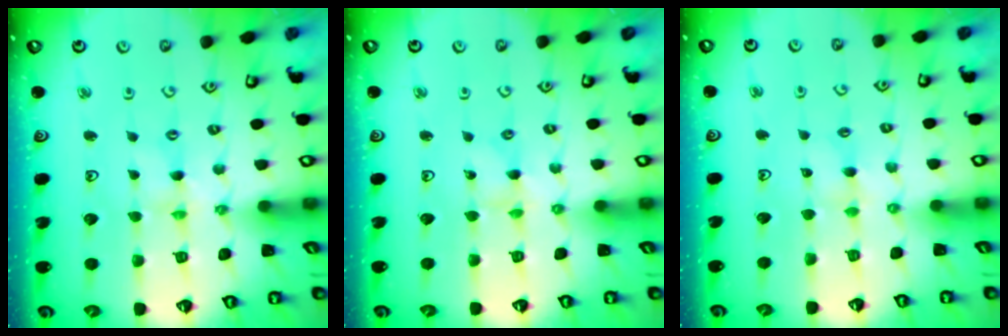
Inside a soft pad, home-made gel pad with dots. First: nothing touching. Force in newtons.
{"total": 0.0}
{"total": 2.5, "press": 2.5, "slide": 0.2}